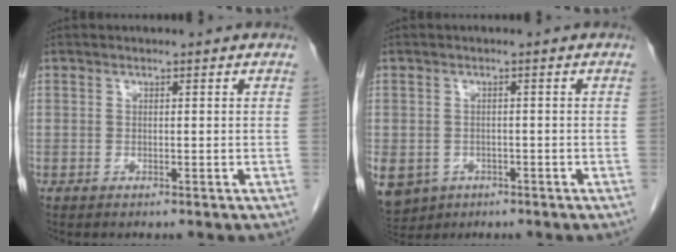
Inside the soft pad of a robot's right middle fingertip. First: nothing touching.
{"total": 11.7, "force": [-5.3, 9.4, 4.4], "torque": [-0.136, -0.007, -0.069]}